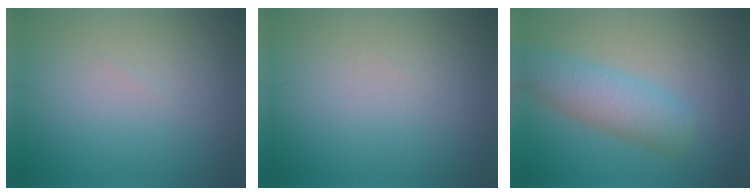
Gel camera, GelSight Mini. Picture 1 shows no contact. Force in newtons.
{"total": 0.0}
{"total": 4.9, "press": 4.9, "slide": 0.1}